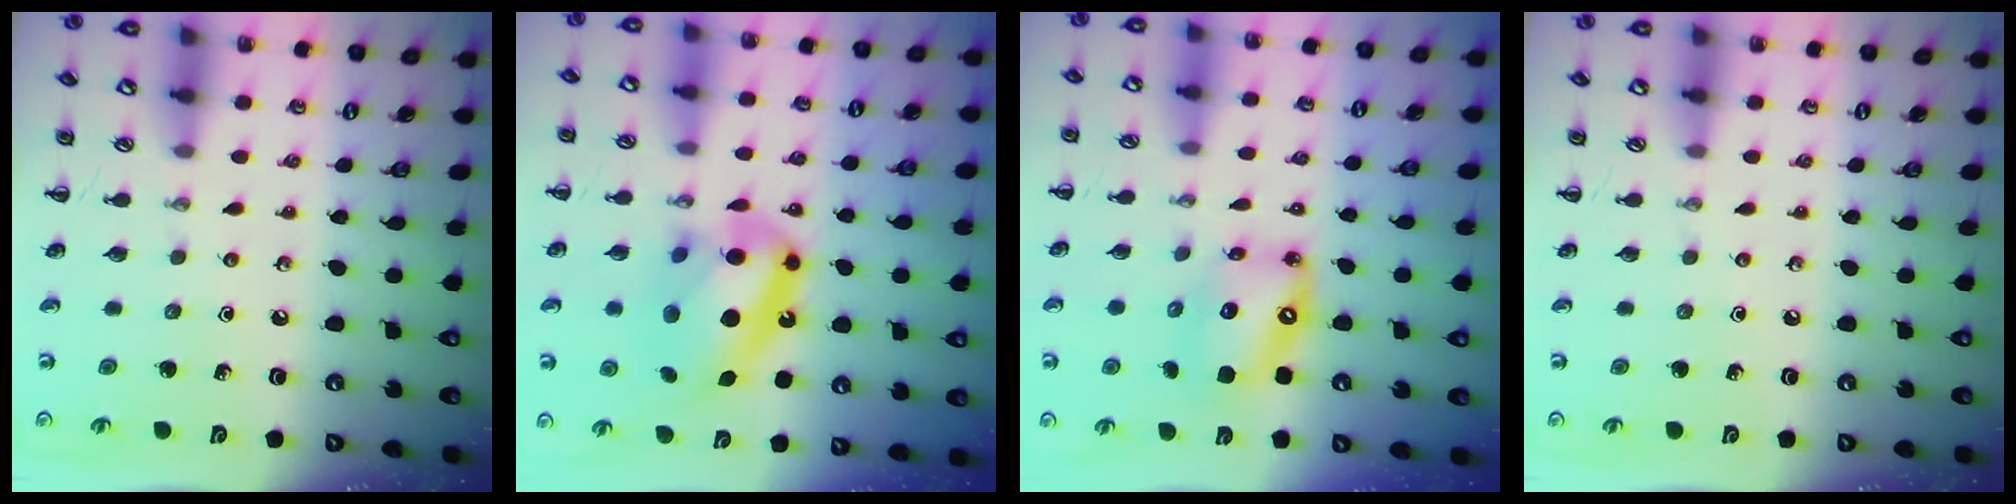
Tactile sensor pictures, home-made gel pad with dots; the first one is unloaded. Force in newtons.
{"total": 17.5, "press": 17.0, "slide": 4.1}
{"total": 13.5, "press": 13.1, "slide": 3.4}
{"total": 0.0}